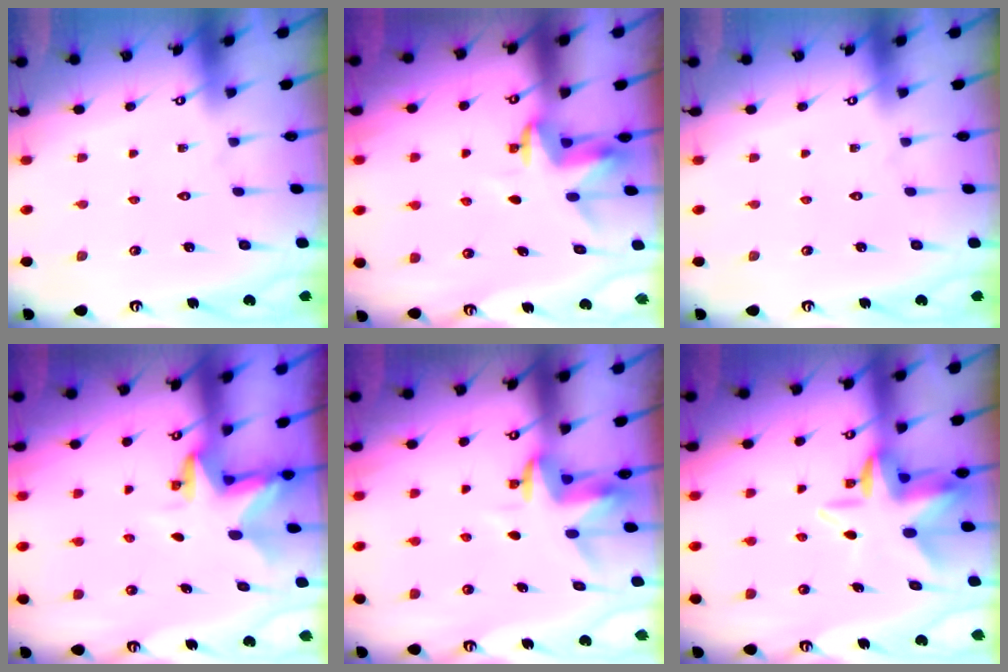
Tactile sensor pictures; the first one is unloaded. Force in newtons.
{"total": 4.0, "press": 4.0, "slide": 0.2}
{"total": 0.0}
{"total": 2.8, "press": 2.8, "slide": 0.3}
{"total": 3.6, "press": 3.6, "slide": 0.2}
{"total": 7.8, "press": 7.6, "slide": 1.7}